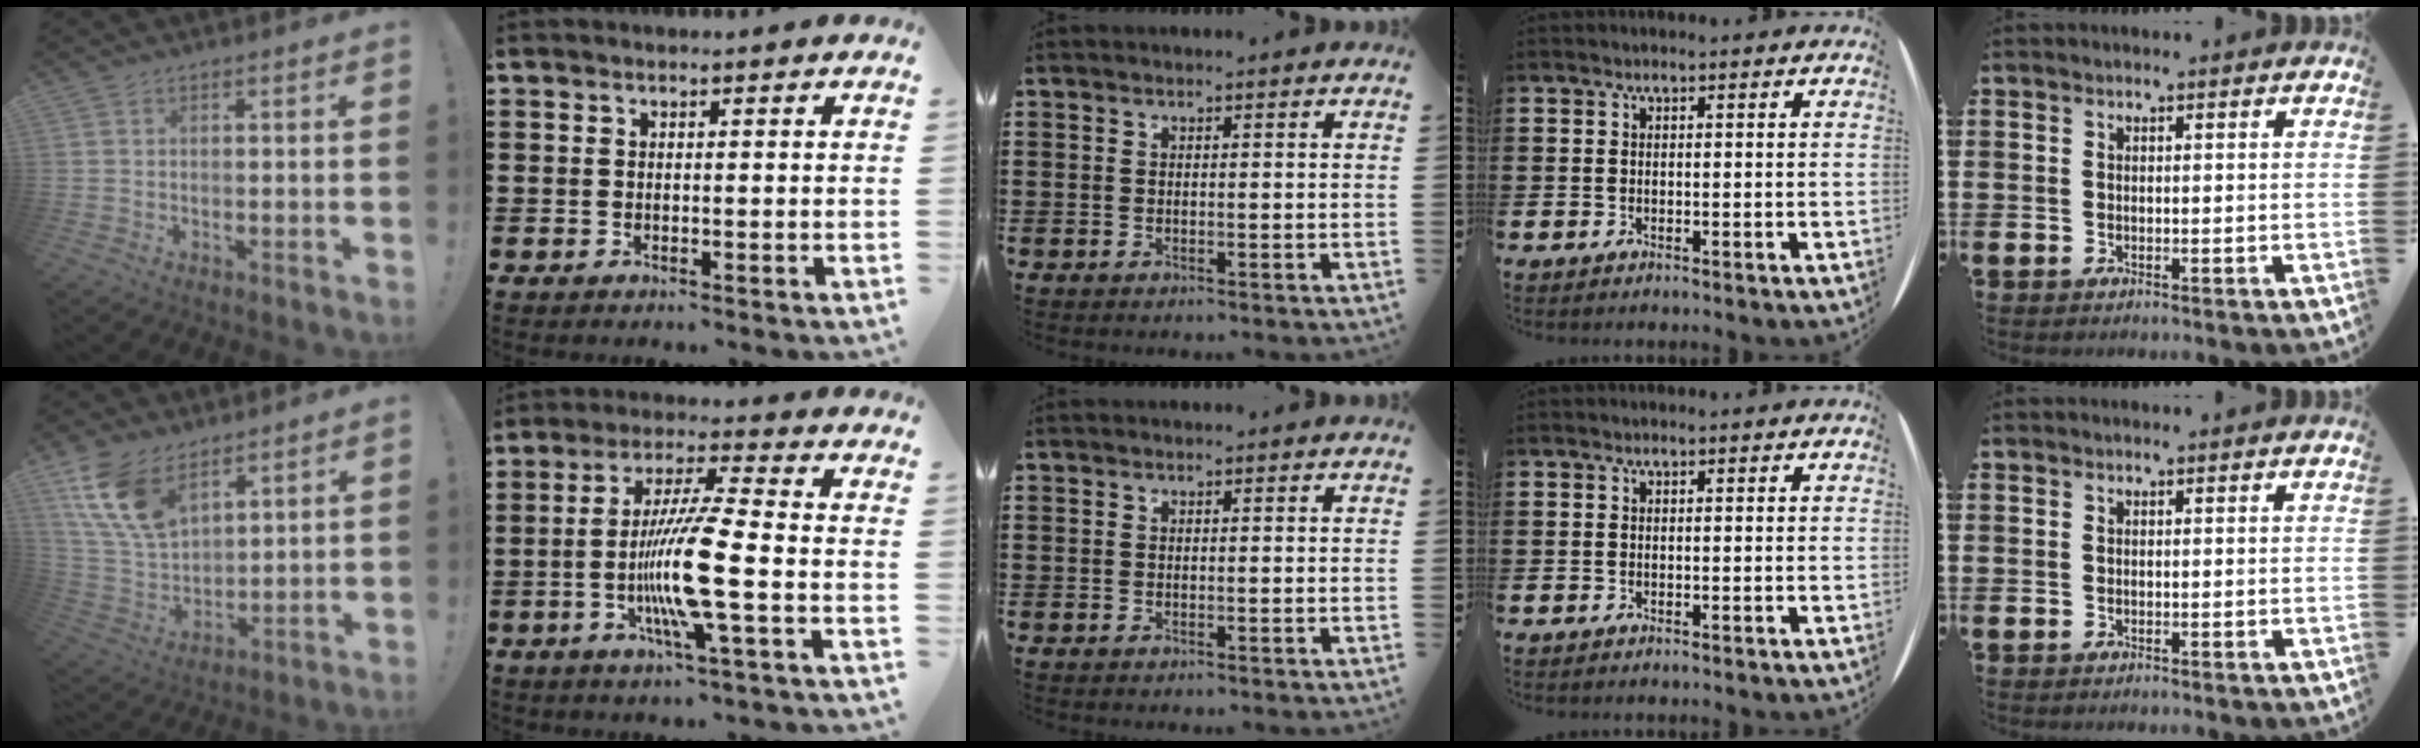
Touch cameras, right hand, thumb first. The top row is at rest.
{"thumb": {"total": 14.9, "force": [9.0, 8.4, 8.4], "torque": [-0.175, -0.048, 0.172]}, "index": {"total": 11.8, "force": [-3.1, 0.3, 11.4], "torque": [-0.228, -0.015, -0.065]}}